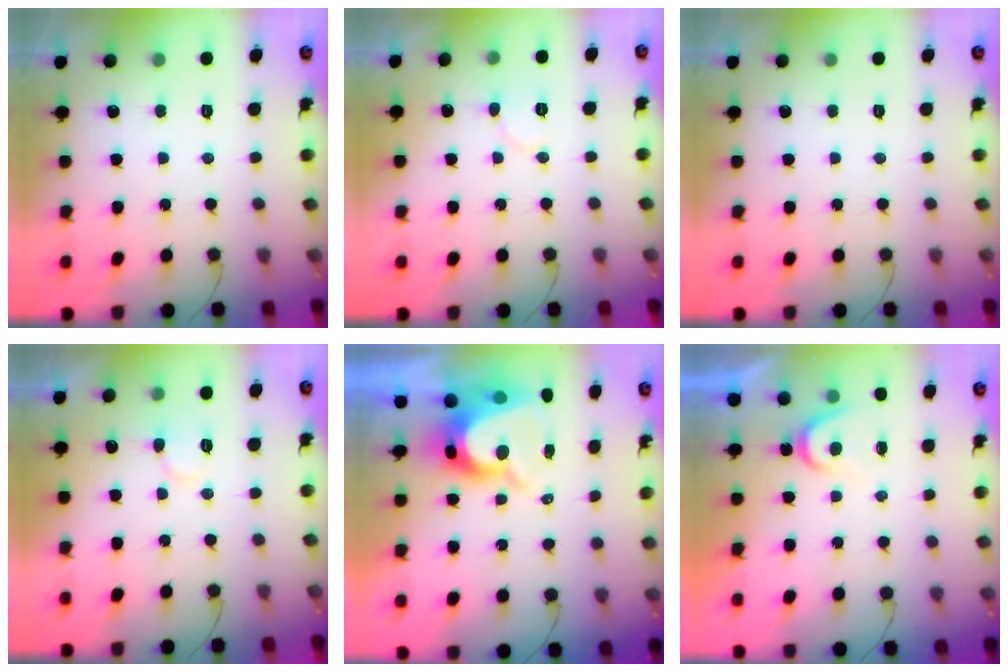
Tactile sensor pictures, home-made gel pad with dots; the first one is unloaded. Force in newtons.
{"total": 5.3, "press": 5.3, "slide": 0.6}
{"total": 0.0}
{"total": 7.7, "press": 7.7, "slide": 0.4}
{"total": 9.6, "press": 9.5, "slide": 0.8}
{"total": 3.8, "press": 3.8, "slide": 0.5}